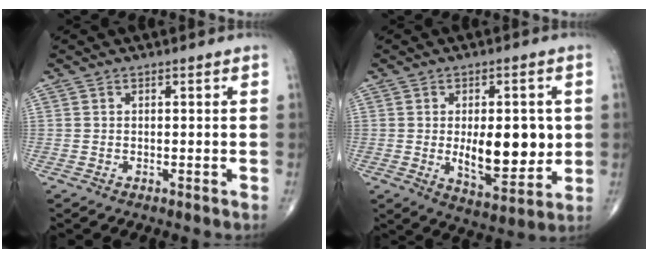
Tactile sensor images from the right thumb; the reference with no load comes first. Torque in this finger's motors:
{"motor_torque": [0.85, 0.96, 0.50, 0.32, 0.22]}